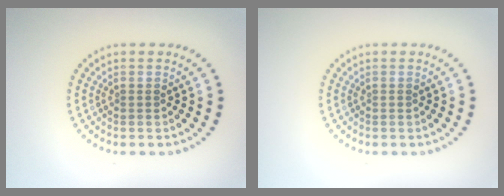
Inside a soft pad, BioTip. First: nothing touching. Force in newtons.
{"total": 0.0}